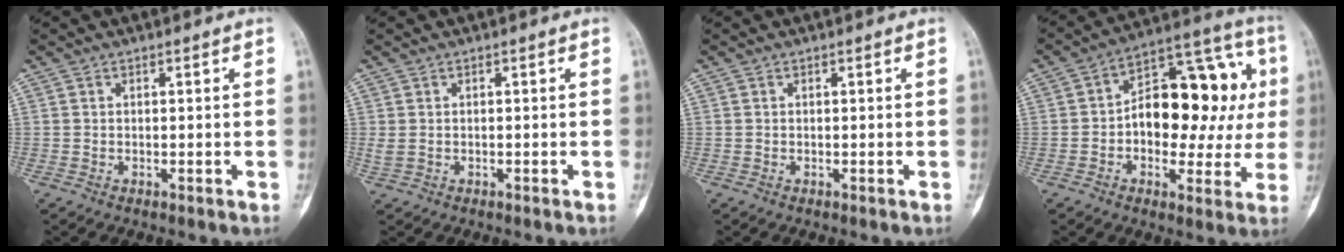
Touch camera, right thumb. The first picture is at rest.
{"total": 1.3, "force": [-0.1, 0.9, 1.0], "torque": [-0.035, 0.006, 0.001]}
{"total": 0.0}
{"total": 21.3, "force": [1.4, 11.9, 17.6], "torque": [-0.209, 0.041, 0.017]}